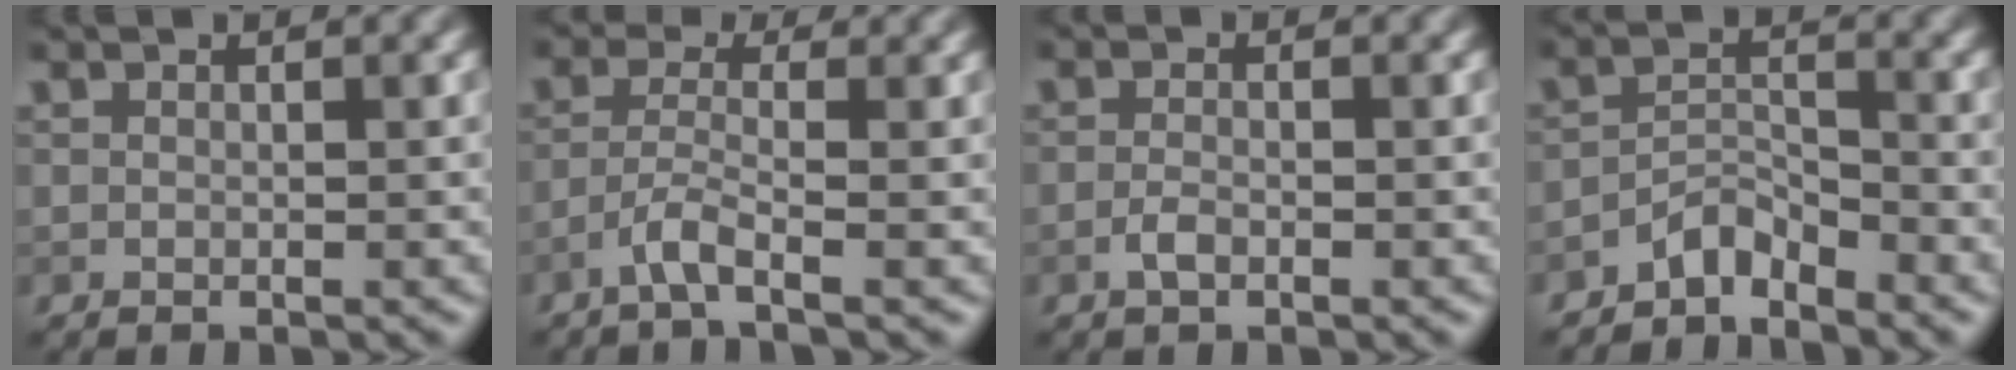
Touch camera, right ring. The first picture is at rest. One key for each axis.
{"total": 2.4, "fx": -1.3, "fy": 0.5, "fz": 1.9, "tx": -0.044, "ty": 0.004, "tz": -0.038}
{"total": 1.3, "fx": -0.6, "fy": 0.5, "fz": 1.0, "tx": -0.022, "ty": 0.001, "tz": -0.016}
{"total": 2.5, "fx": -2.3, "fy": 0.7, "fz": 0.8, "tx": -0.011, "ty": 0.012, "tz": -0.047}